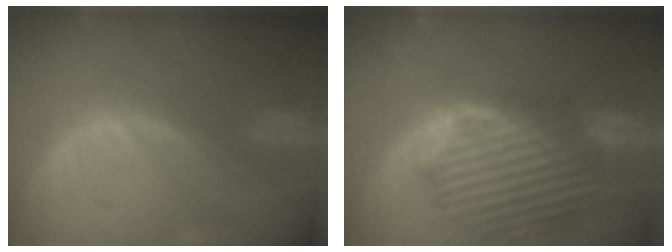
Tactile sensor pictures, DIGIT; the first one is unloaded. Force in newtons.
{"total": 11.7, "press": 11.1, "slide": 3.8}